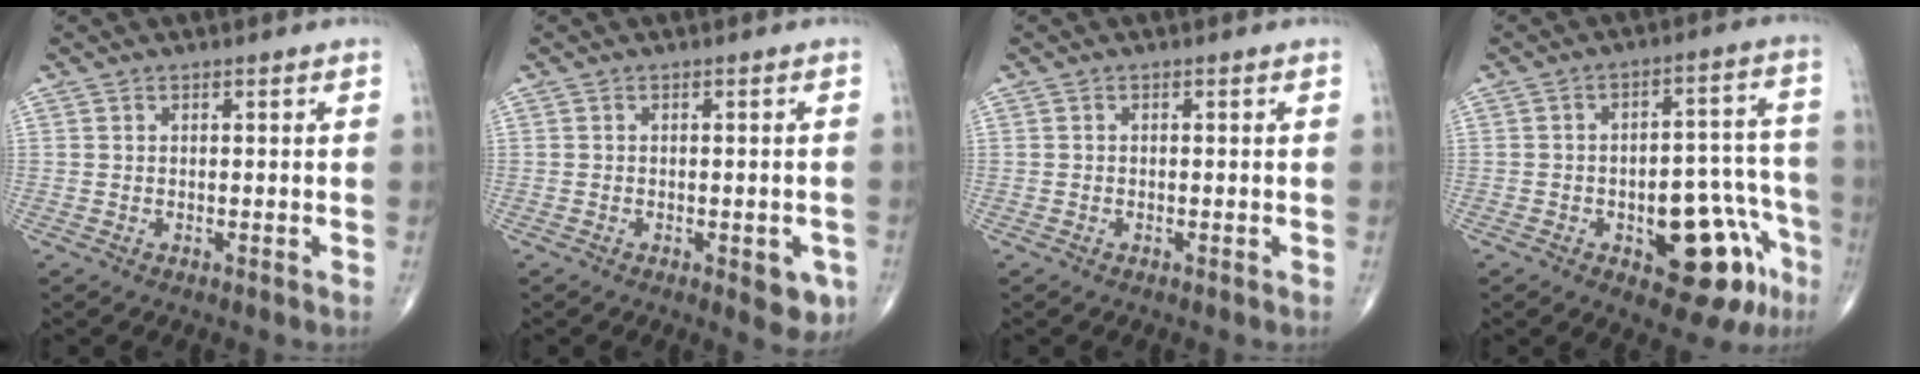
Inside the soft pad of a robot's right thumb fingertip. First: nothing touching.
{"total": 4.5, "force": [-1.7, 2.0, 3.7], "torque": [-0.023, 0.001, -0.015]}
{"total": 0.0}
{"total": 16.1, "force": [-7.1, 7.5, 12.4], "torque": [-0.113, 0.061, -0.080]}